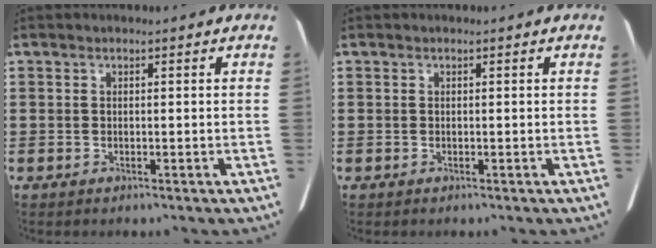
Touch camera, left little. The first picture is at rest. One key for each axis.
{"total": 0.0}